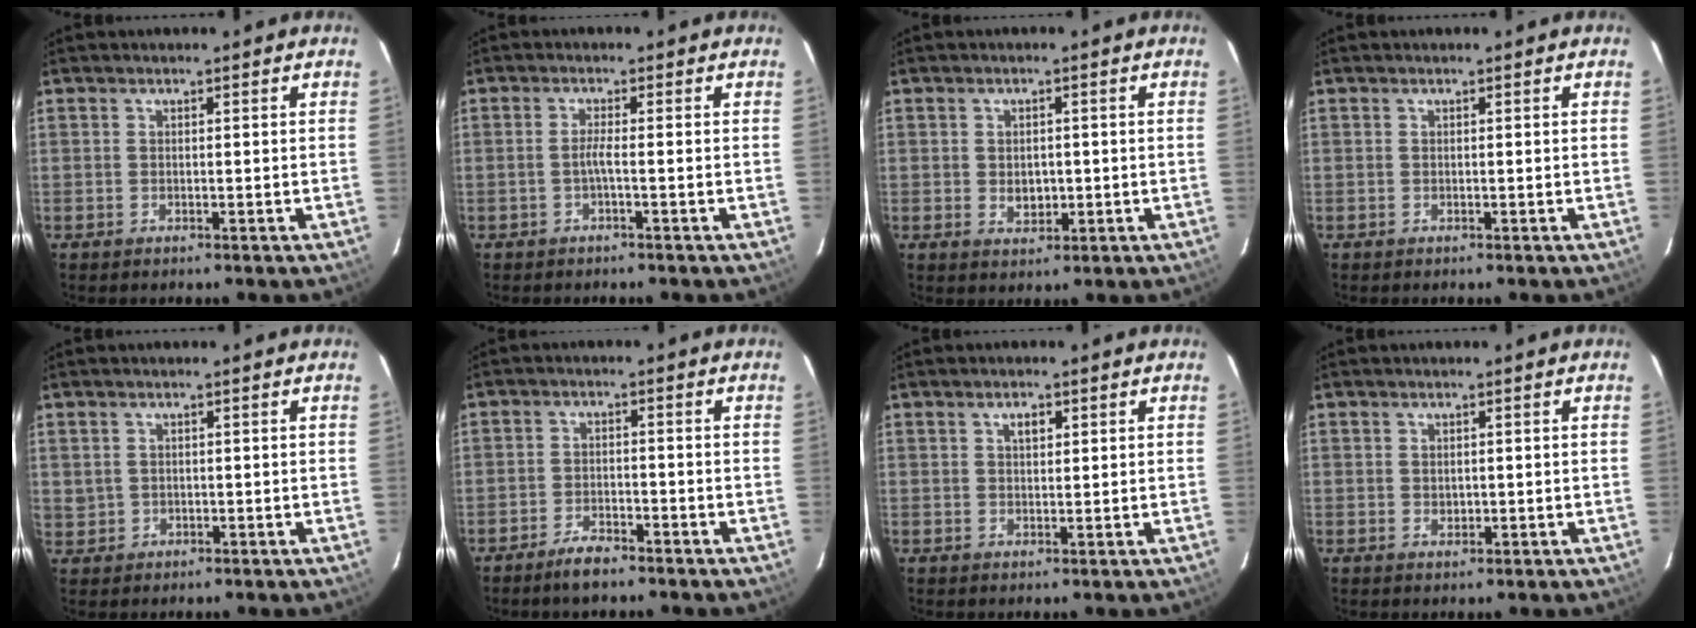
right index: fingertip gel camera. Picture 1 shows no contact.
{"total": 1.6, "force": [-0.7, -0.5, 1.4], "torque": [-0.028, 0.000, -0.015]}
{"total": 3.5, "force": [-0.3, 2.7, 2.2], "torque": [-0.036, -0.003, -0.001]}
{"total": 0.0}
{"total": 2.5, "force": [0.3, 2.4, 0.5], "torque": [-0.009, 0.005, 0.015]}
{"total": 4.8, "force": [-3.9, 1.4, 2.4], "torque": [-0.064, 0.001, -0.072]}
{"total": 2.1, "force": [0.9, 1.1, 1.4], "torque": [-0.023, 0.007, 0.016]}
{"total": 1.3, "force": [0.1, 1.1, 0.7], "torque": [-0.009, 0.000, 0.004]}